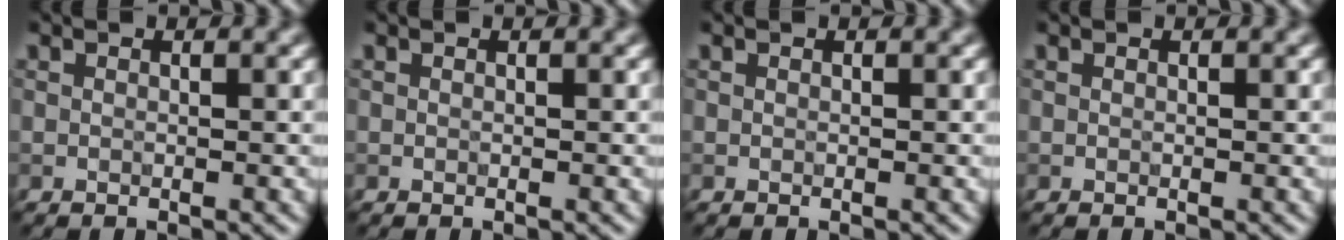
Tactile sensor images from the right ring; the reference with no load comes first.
{"total": 0.0}
{"total": 0.0}
{"total": 0.0}